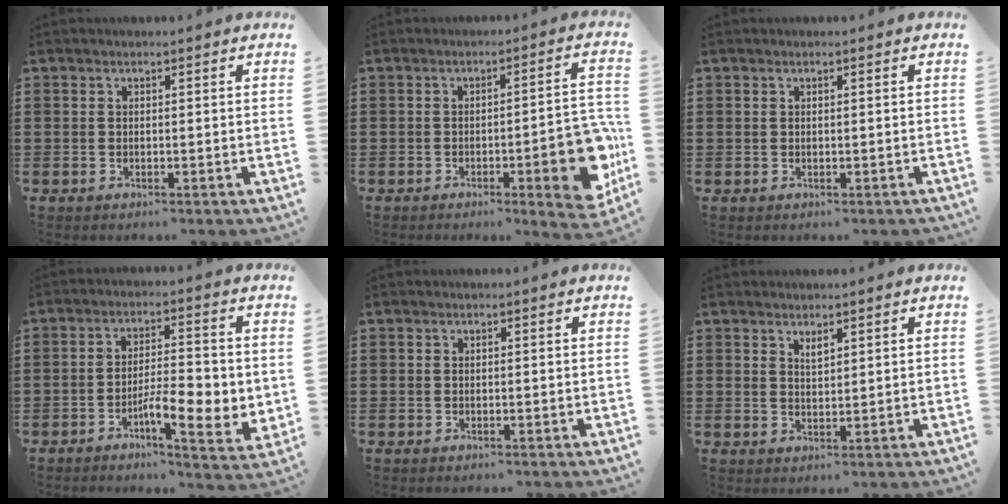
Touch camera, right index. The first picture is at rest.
{"total": 8.5, "force": [-2.9, 2.0, 7.7], "torque": [-0.095, -0.009, -0.045]}
{"total": 0.6, "force": [0.1, 0.6, 0.0], "torque": [-0.002, 0.004, 0.002]}
{"total": 7.7, "force": [-2.0, 2.8, 6.9], "torque": [-0.107, 0.002, -0.032]}
{"total": 0.0}
{"total": 1.6, "force": [1.4, 0.5, 0.7], "torque": [-0.015, 0.003, 0.024]}